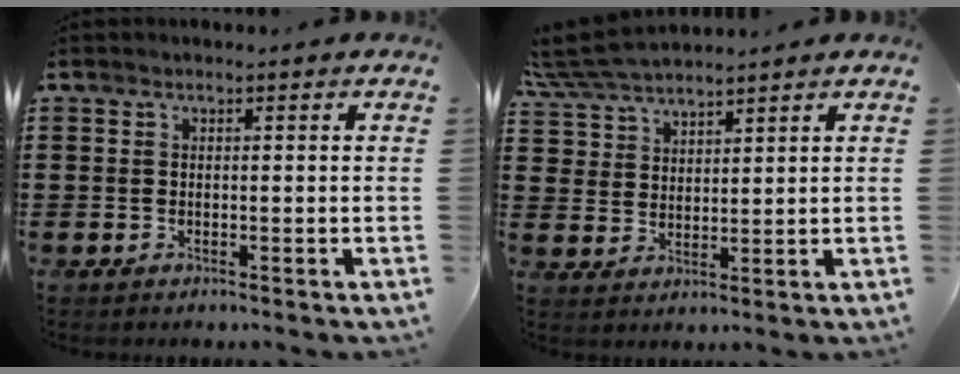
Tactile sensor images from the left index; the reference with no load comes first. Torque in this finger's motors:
{"motor_torque": [-0.02, -1.24, 0.30, 0.16]}